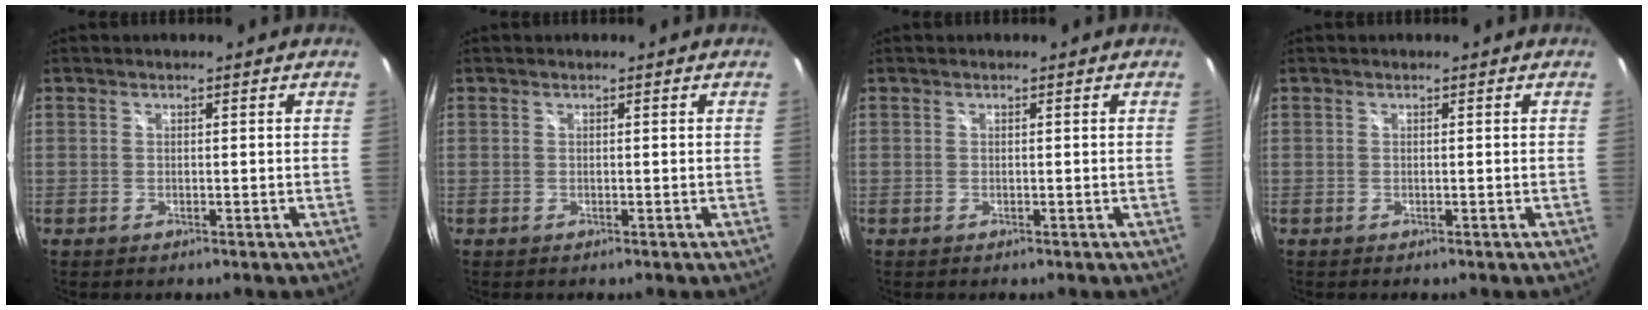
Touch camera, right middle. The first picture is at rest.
{"total": 0.0}
{"total": 0.0}
{"total": 0.0}